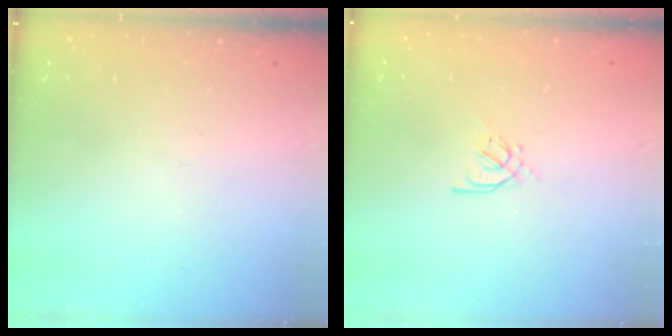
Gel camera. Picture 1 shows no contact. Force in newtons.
{"total": 2.9, "press": 2.8, "slide": 0.8}